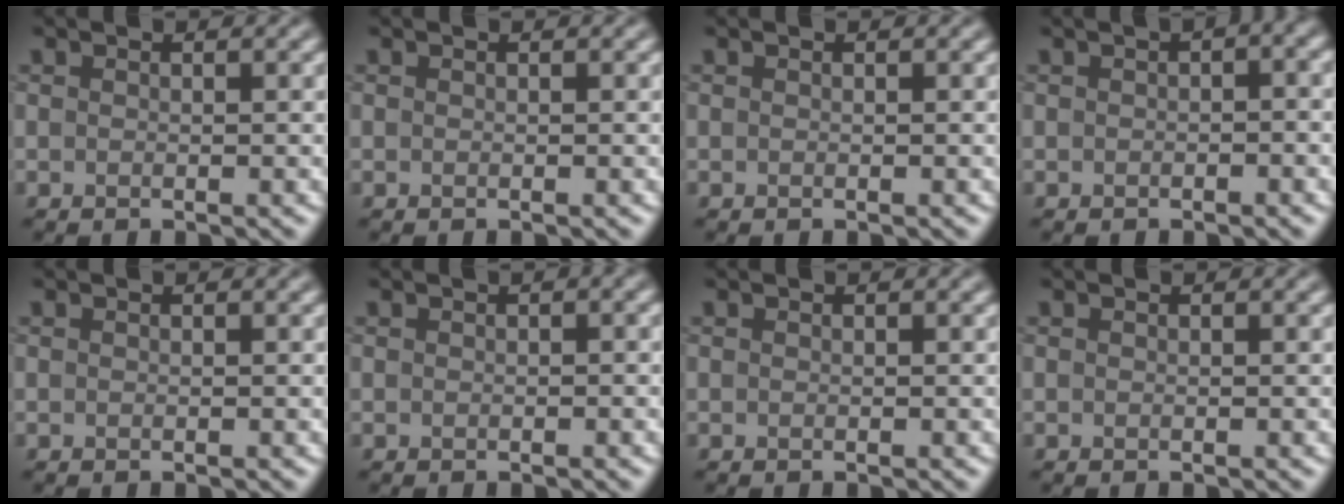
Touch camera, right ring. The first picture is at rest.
{"total": 0.0}
{"total": 0.0}
{"total": 2.6, "force": [0.4, 1.5, 2.1], "torque": [-0.019, 0.007, 0.000]}
{"total": 0.0}
{"total": 0.8, "force": [0.1, 0.5, 0.7], "torque": [-0.010, 0.001, 0.002]}
{"total": 0.0}
{"total": 0.0}